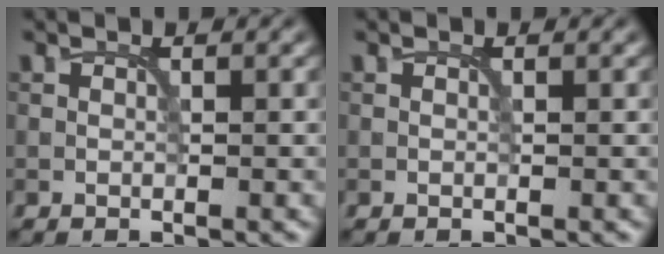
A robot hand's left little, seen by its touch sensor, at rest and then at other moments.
{"total": 0.0}